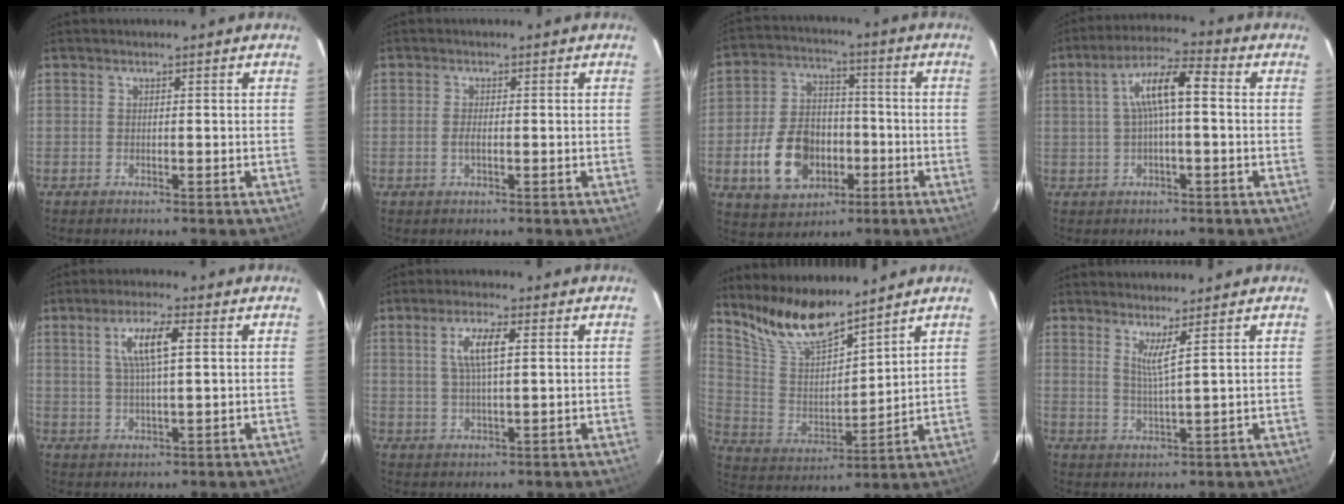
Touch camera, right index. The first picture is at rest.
{"total": 1.2, "force": [-0.4, 0.3, 1.1], "torque": [-0.025, -0.001, -0.008]}
{"total": 14.0, "force": [-4.7, 9.8, 8.7], "torque": [-0.203, 0.013, -0.066]}
{"total": 8.2, "force": [0.6, 1.8, 8.0], "torque": [-0.150, 0.020, 0.012]}
{"total": 6.9, "force": [2.1, 1.2, 6.4], "torque": [-0.120, 0.004, 0.040]}
{"total": 5.8, "force": [1.7, 1.3, 5.4], "torque": [-0.102, 0.004, 0.032]}
{"total": 13.9, "force": [11.6, 3.1, 6.9], "torque": [-0.146, 0.001, 0.231]}
{"total": 3.3, "force": [2.1, -0.8, 2.4], "torque": [-0.049, -0.015, 0.033]}